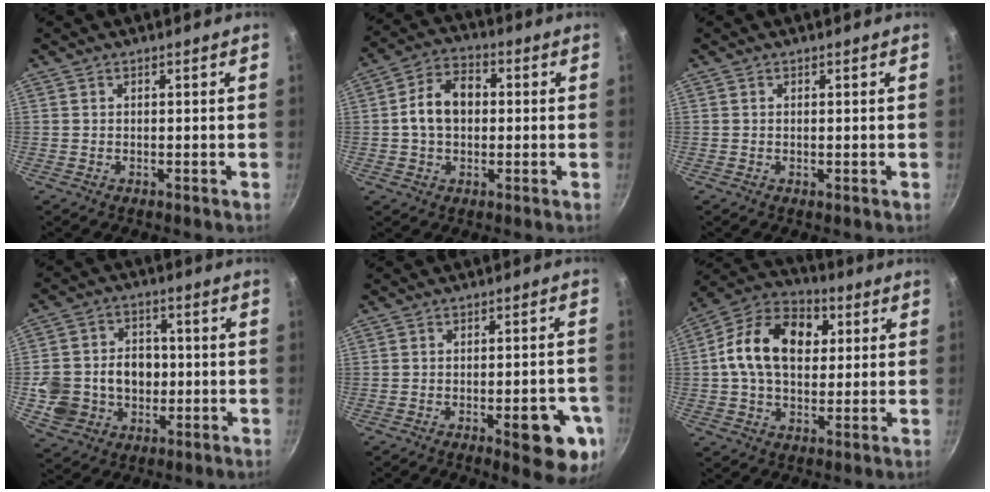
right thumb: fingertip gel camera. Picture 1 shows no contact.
{"total": 9.5, "force": [0.5, 6.8, 6.7], "torque": [-0.095, 0.024, -0.005]}
{"total": 0.0}
{"total": 13.1, "force": [-1.3, 11.2, 6.7], "torque": [-0.101, 0.022, -0.014]}
{"total": 12.1, "force": [-4.4, 4.1, 10.5], "torque": [-0.096, 0.014, -0.052]}
{"total": 17.1, "force": [3.0, 11.8, 12.0], "torque": [-0.174, 0.020, 0.031]}